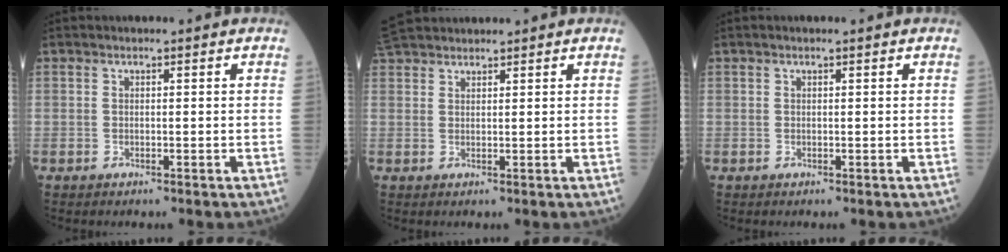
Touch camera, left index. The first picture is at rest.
{"total": 6.0, "force": [5.6, 1.2, 2.0], "torque": [-0.043, 0.039, 0.107]}
{"total": 0.7, "force": [0.5, 0.0, 0.5], "torque": [-0.012, 0.006, 0.009]}